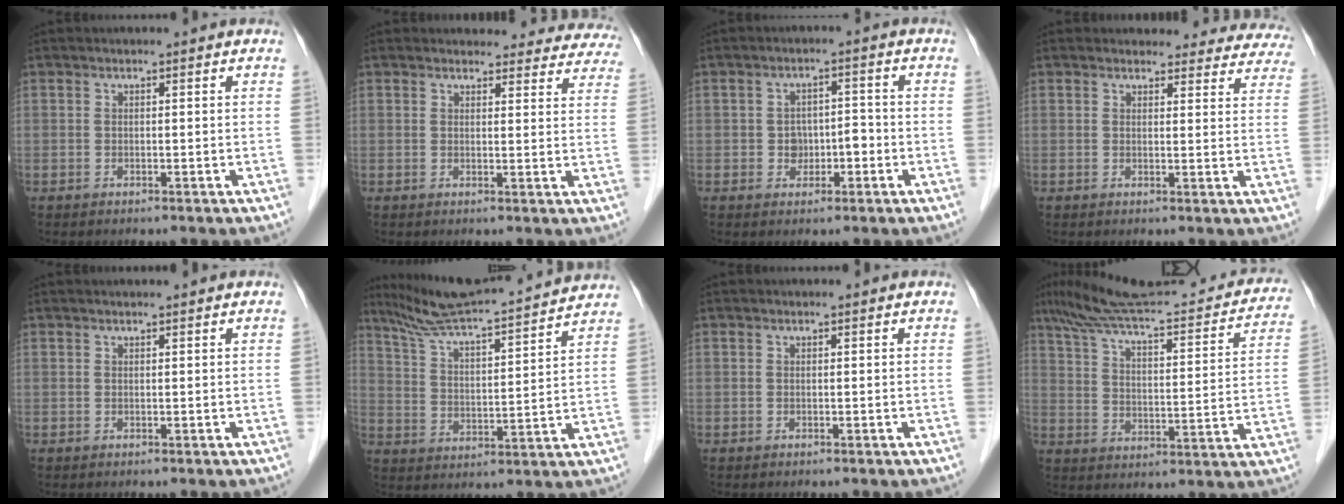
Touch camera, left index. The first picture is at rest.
{"total": 16.1, "force": [15.2, 4.7, 2.4], "torque": [0.010, -0.025, 0.148]}
{"total": 3.7, "force": [-1.3, 2.6, 2.2], "torque": [-0.032, 0.015, -0.018]}
{"total": 15.5, "force": [14.6, 4.7, 2.0], "torque": [0.018, -0.028, 0.137]}
{"total": 1.0, "force": [0.8, -0.1, 0.5], "torque": [-0.006, 0.009, 0.016]}
{"total": 18.0, "force": [16.5, 0.0, 7.1], "torque": [-0.127, 0.011, 0.251]}
{"total": 0.0}
{"total": 27.6, "force": [24.1, 3.8, 12.9], "torque": [-0.196, -0.006, 0.319]}